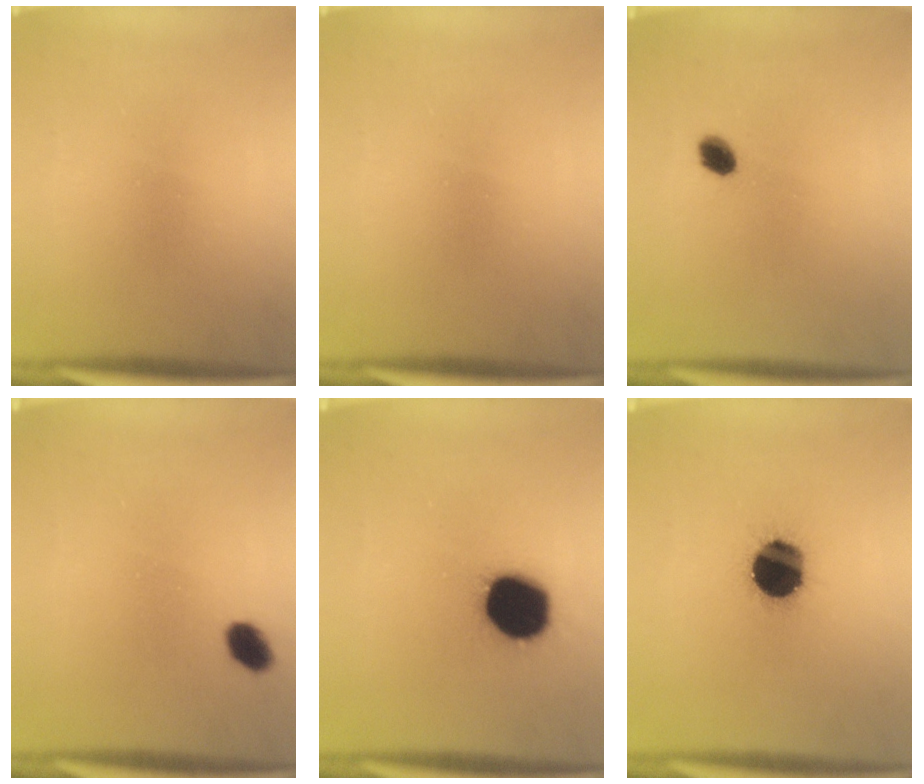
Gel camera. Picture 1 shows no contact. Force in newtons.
{"total": 0.0}
{"total": 2.9}
{"total": 3.3}
{"total": 18.7}
{"total": 16.5}